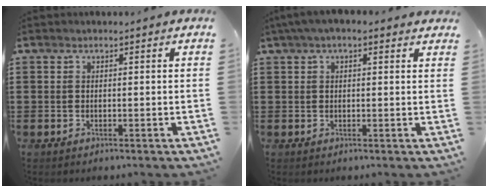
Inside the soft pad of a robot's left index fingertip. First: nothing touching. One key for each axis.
{"total": 2.4, "fx": 1.3, "fy": 1.0, "fz": 1.8, "tx": -0.039, "ty": 0.009, "tz": 0.023}